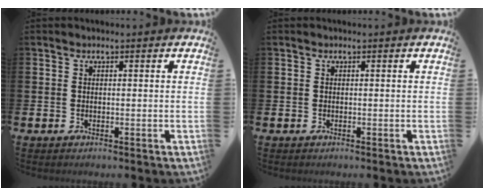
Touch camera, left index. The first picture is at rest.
{"total": 0.0}